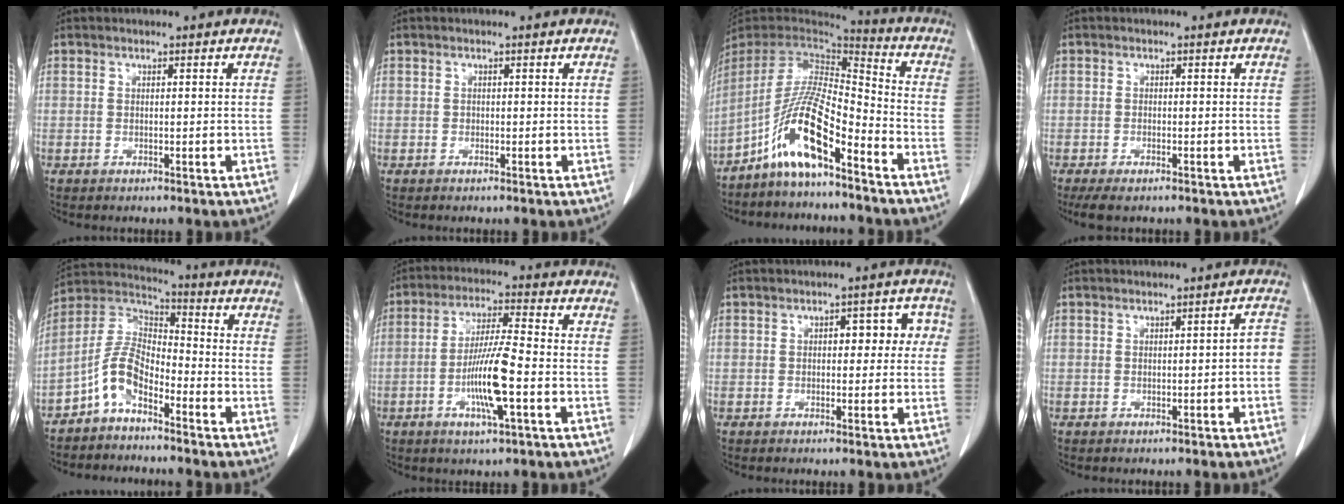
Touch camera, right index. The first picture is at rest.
{"total": 0.0}
{"total": 12.6, "force": [-7.5, 1.9, 9.9], "torque": [-0.192, 0.004, -0.141]}
{"total": 3.4, "force": [-2.5, 1.0, 2.1], "torque": [-0.036, -0.009, -0.036]}
{"total": 7.7, "force": [-4.5, 3.6, 5.2], "torque": [-0.112, 0.026, -0.093]}
{"total": 9.9, "force": [-2.9, 0.5, 9.5], "torque": [-0.181, -0.005, -0.055]}
{"total": 5.1, "force": [0.8, 2.8, 4.2], "torque": [-0.038, 0.028, 0.006]}
{"total": 2.3, "force": [-0.7, 0.5, 2.1], "torque": [-0.019, 0.011, -0.010]}